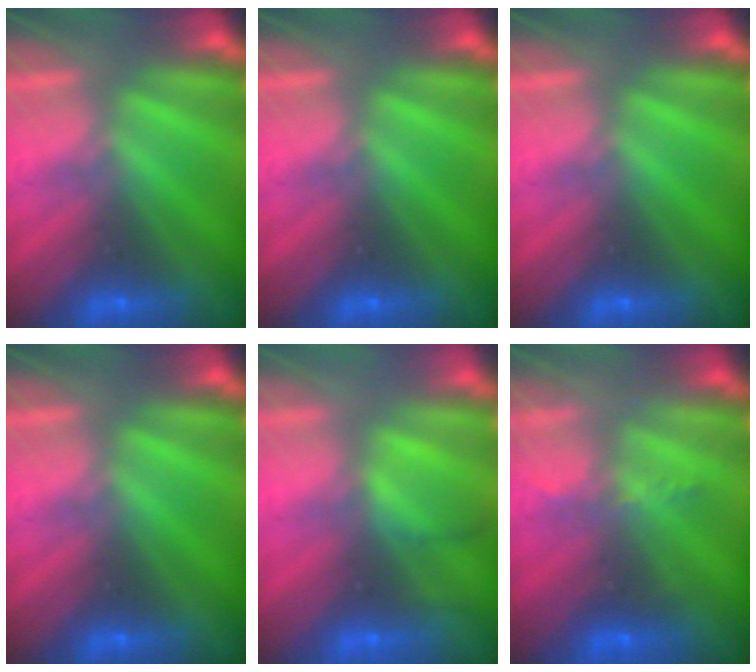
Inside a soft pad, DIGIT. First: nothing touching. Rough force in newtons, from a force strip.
{"total": 0.0}
{"total": 0.0}
{"total": 0.0}
{"total": 2.1}
{"total": 2.3}